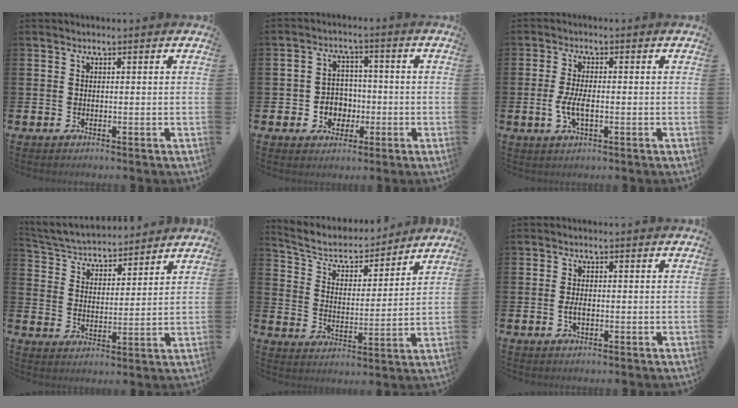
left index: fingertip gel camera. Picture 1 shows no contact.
{"total": 3.7, "force": [-0.7, 3.6, 0.5], "torque": [-0.022, 0.001, -0.021]}
{"total": 3.8, "force": [-0.7, 1.5, 3.4], "torque": [-0.072, -0.004, -0.017]}
{"total": 4.7, "force": [4.5, 1.3, 0.3], "torque": [-0.037, -0.035, 0.075]}
{"total": 6.2, "force": [5.6, 2.2, 1.5], "torque": [-0.068, -0.043, 0.093]}
{"total": 1.8, "force": [-0.2, 1.0, 1.5], "torque": [-0.028, 0.003, -0.006]}